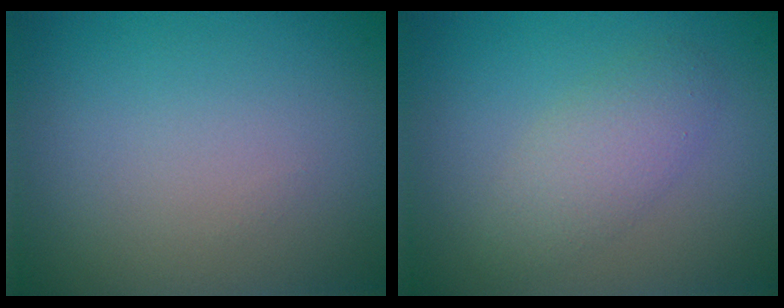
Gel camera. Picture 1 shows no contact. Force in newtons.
{"total": 2.8, "press": 2.8, "slide": 0.0}